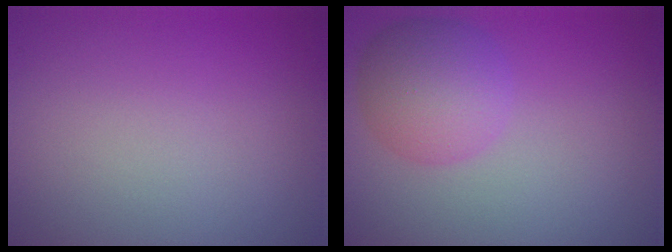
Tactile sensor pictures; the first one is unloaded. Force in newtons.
{"total": 4.5, "press": 4.5, "slide": 0.2}